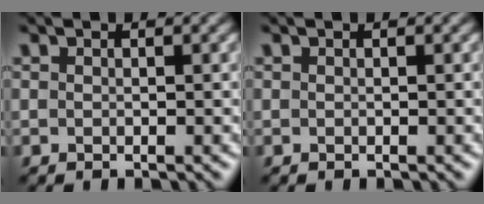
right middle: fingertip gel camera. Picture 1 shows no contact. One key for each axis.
{"total": 0.0}